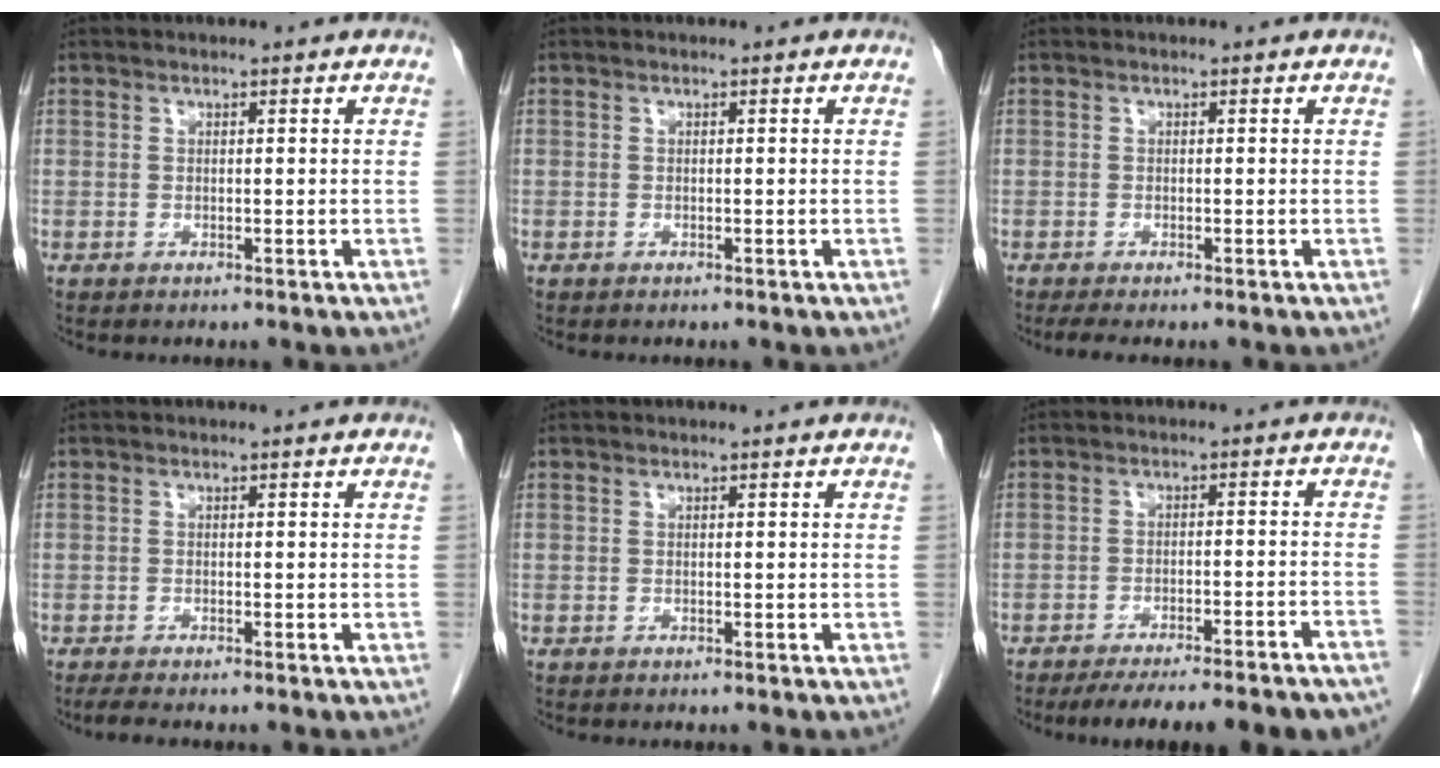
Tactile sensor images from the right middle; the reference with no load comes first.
{"total": 0.0}
{"total": 2.5, "force": [-2.0, 0.3, 1.5], "torque": [-0.025, -0.009, -0.029]}
{"total": 2.4, "force": [-2.0, 0.1, 1.3], "torque": [-0.027, -0.008, -0.031]}
{"total": 0.0}
{"total": 17.4, "force": [-15.5, 1.3, 7.8], "torque": [-0.069, -0.011, -0.197]}